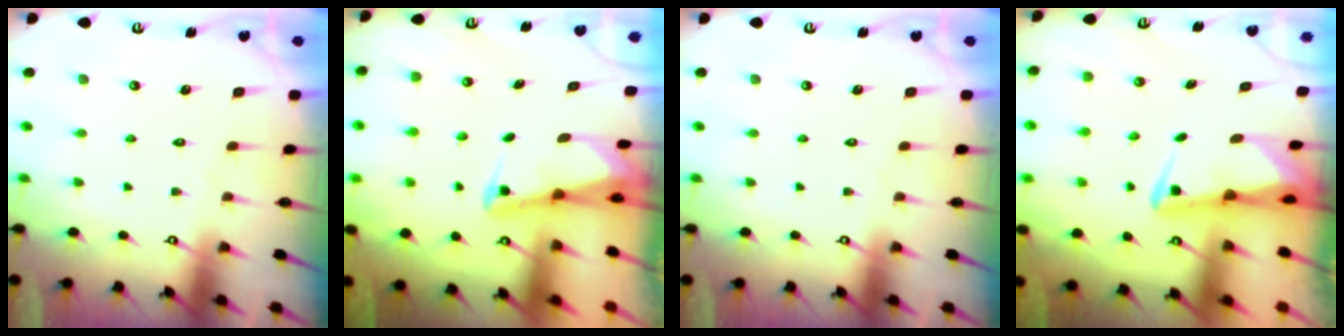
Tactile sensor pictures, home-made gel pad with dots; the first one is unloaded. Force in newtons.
{"total": 2.5, "press": 2.5, "slide": 0.4}
{"total": 0.0}
{"total": 2.8, "press": 2.7, "slide": 0.6}